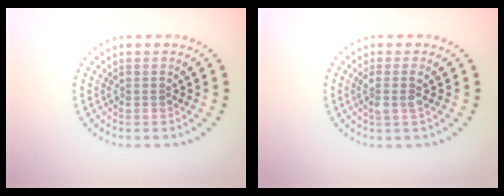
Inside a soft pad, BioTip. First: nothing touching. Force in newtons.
{"total": 1.7, "press": 1.4, "slide": 1.0}